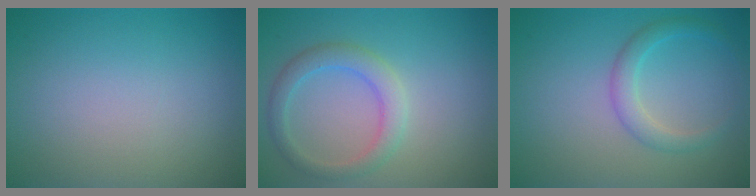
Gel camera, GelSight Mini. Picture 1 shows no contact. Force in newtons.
{"total": 2.9, "press": 2.9, "slide": 0.1}
{"total": 2.2, "press": 2.2, "slide": 0.0}